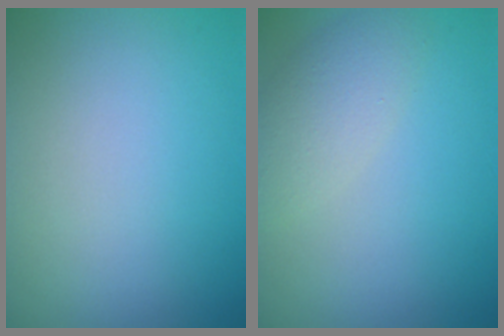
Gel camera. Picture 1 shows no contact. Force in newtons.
{"total": 2.9, "press": 2.9, "slide": 0.2}